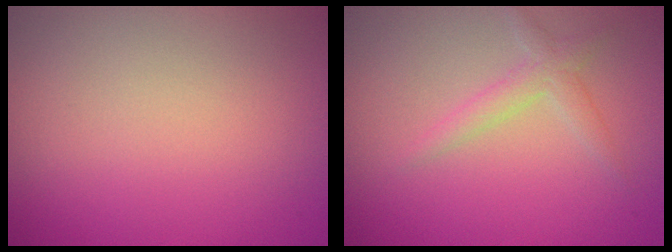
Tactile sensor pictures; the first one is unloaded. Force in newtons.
{"total": 1.8, "press": 1.8, "slide": 0.1}